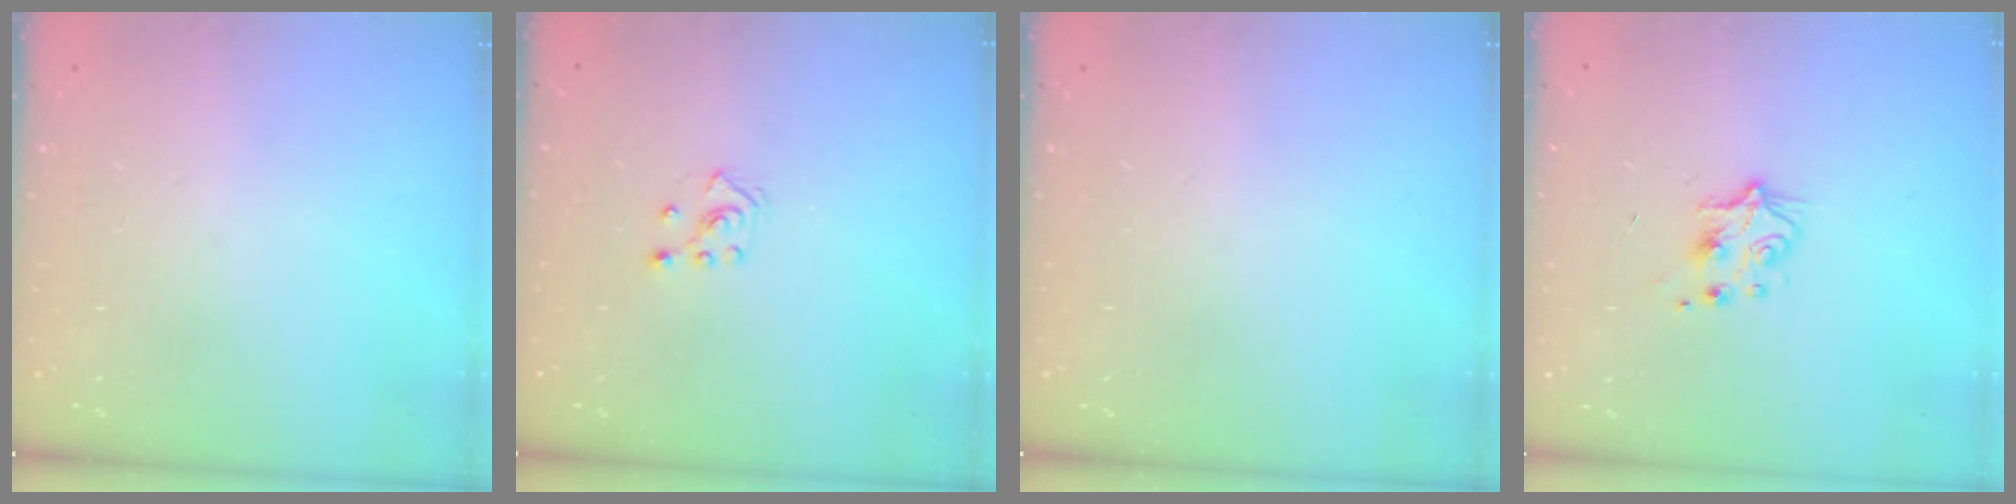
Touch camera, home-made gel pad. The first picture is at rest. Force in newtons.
{"total": 2.8, "press": 2.7, "slide": 0.5}
{"total": 0.0}
{"total": 5.5, "press": 5.4, "slide": 0.7}